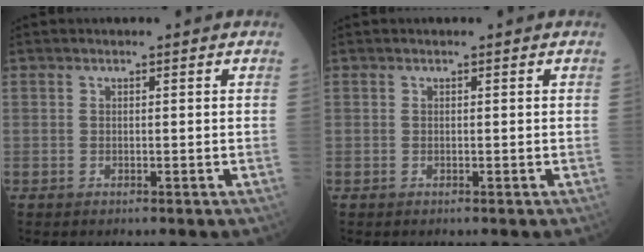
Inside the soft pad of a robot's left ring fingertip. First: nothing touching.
{"total": 0.0}